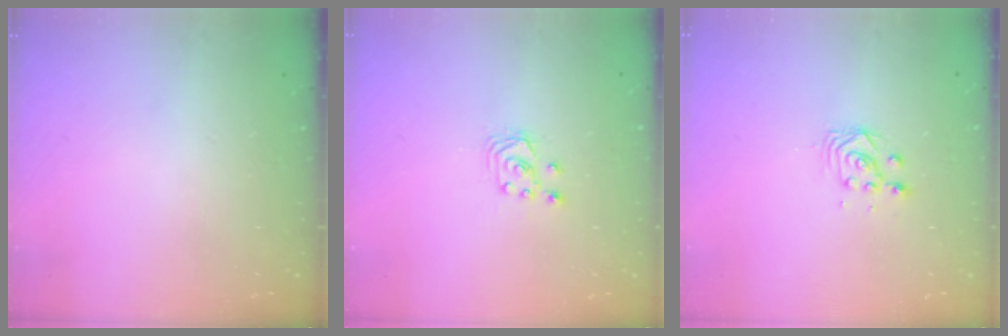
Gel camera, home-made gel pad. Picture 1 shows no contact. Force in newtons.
{"total": 3.0, "press": 3.0, "slide": 0.3}
{"total": 3.0, "press": 3.0, "slide": 0.2}